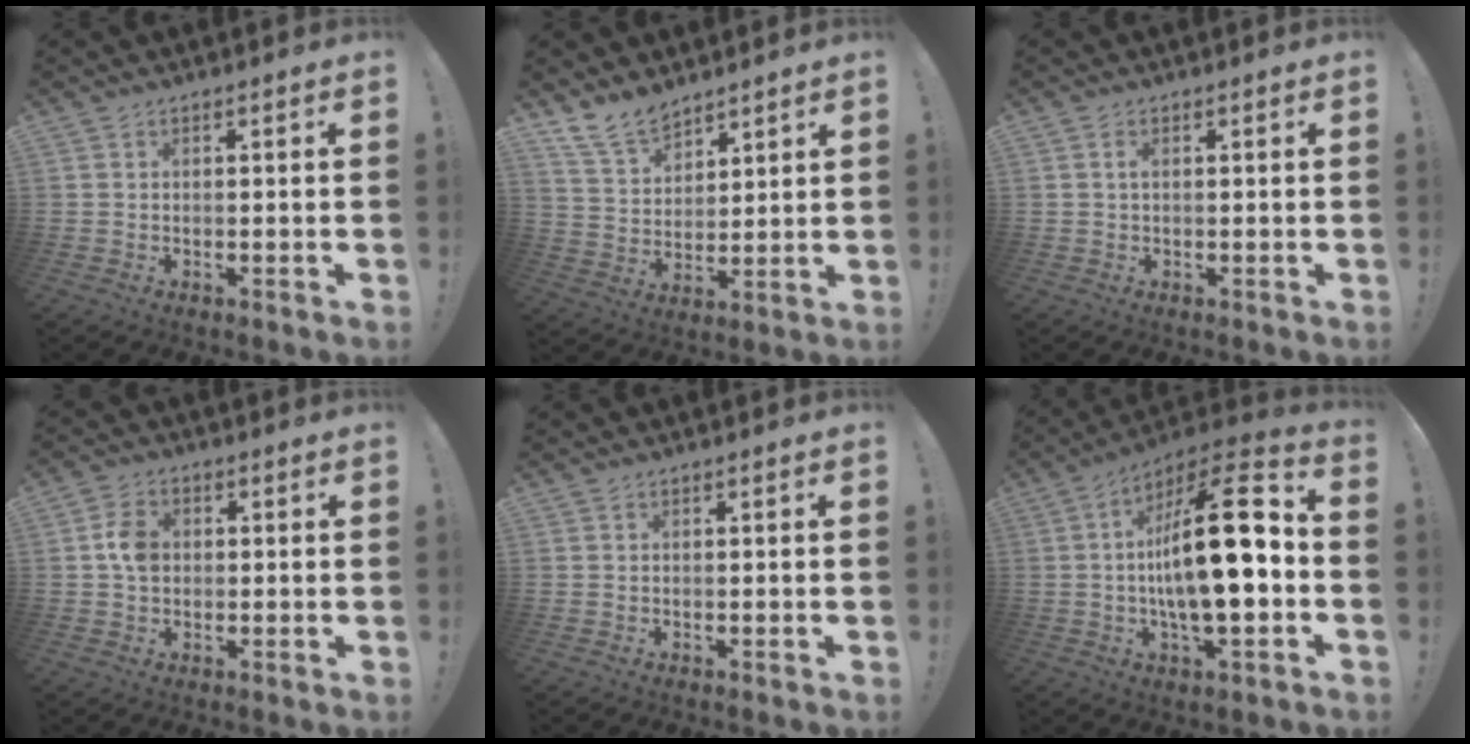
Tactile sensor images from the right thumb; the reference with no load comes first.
{"total": 10.6, "force": [9.0, 4.8, 3.0], "torque": [-0.061, -0.062, 0.176]}
{"total": 0.9, "force": [0.2, 0.4, 0.8], "torque": [-0.009, 0.000, 0.002]}
{"total": 5.9, "force": [0.2, 4.5, 3.8], "torque": [-0.045, 0.006, 0.004]}
{"total": 0.0}
{"total": 22.7, "force": [-1.2, 7.5, 21.4], "torque": [-0.344, 0.003, -0.028]}